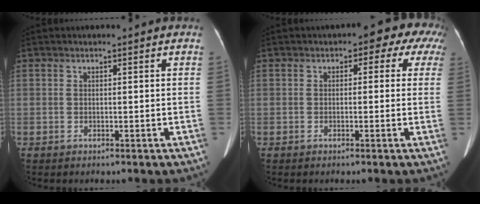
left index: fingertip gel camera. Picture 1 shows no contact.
{"total": 5.5, "force": [1.9, 3.6, 3.8], "torque": [-0.021, 0.032, 0.011]}